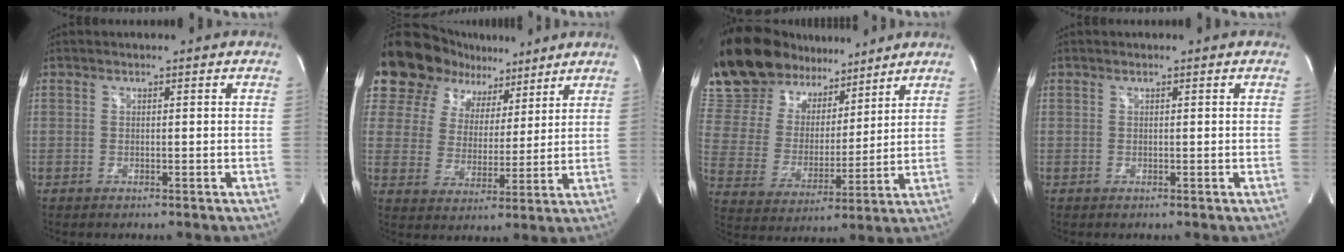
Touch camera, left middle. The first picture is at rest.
{"total": 14.8, "force": [11.1, 8.6, 4.7], "torque": [-0.088, 0.034, 0.186]}
{"total": 18.3, "force": [15.8, 6.2, 6.7], "torque": [-0.142, 0.027, 0.292]}
{"total": 0.0}